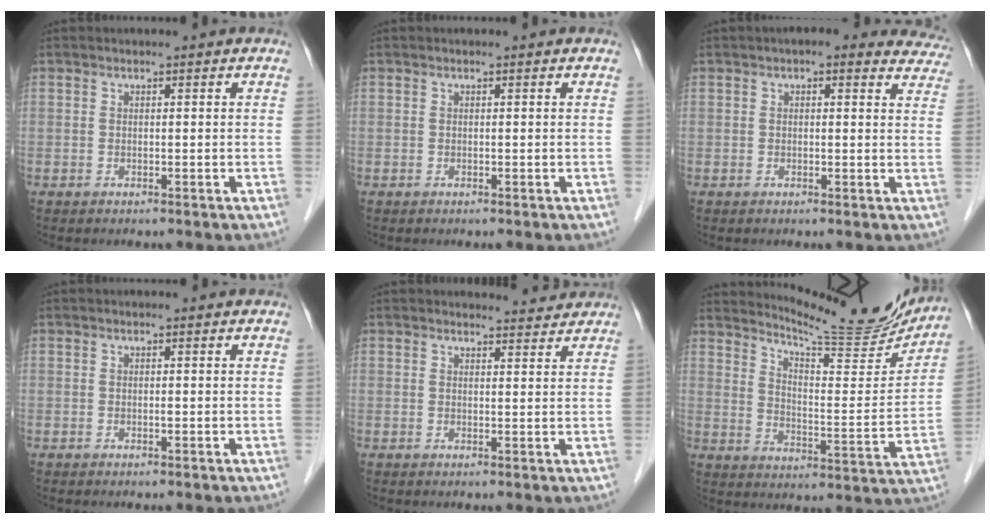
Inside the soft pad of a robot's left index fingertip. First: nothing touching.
{"total": 0.0}
{"total": 9.6, "force": [8.1, 3.3, 4.0], "torque": [-0.017, 0.010, 0.065]}
{"total": 0.0}
{"total": 2.8, "force": [2.8, 0.4, -0.3], "torque": [-0.004, -0.005, 0.030]}
{"total": 16.0, "force": [15.5, 1.0, 3.7], "torque": [-0.061, -0.061, 0.205]}